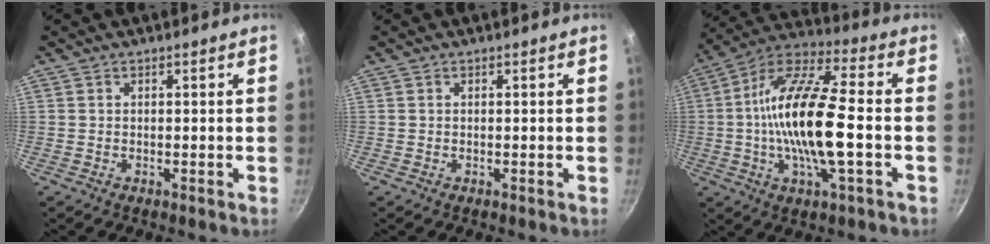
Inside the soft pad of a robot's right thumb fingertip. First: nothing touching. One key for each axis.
{"total": 0.0}
{"total": 19.1, "fx": -2.0, "fy": 5.7, "fz": 18.2, "tx": -0.341, "ty": 0.028, "tz": -0.055}